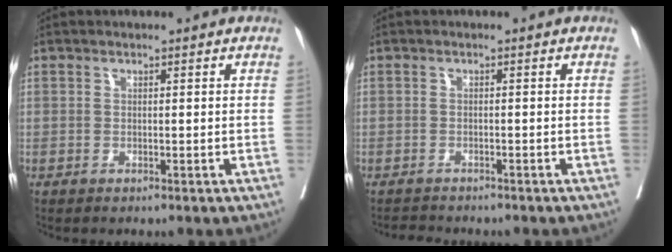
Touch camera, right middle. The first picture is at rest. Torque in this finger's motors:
{"motor_torque": [0.20, -0.20, -0.02, 0.00]}